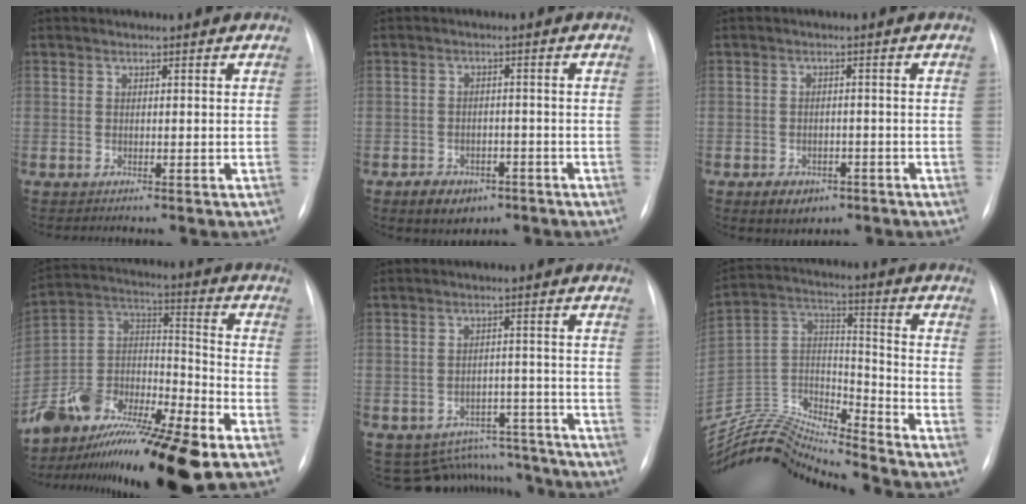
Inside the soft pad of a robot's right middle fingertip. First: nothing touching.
{"total": 5.6, "force": [-3.4, 3.8, 2.4], "torque": [-0.039, 0.003, -0.043]}
{"total": 4.9, "force": [-2.8, 3.3, 2.2], "torque": [-0.030, 0.003, -0.030]}
{"total": 20.4, "force": [-15.6, 2.9, 12.8], "torque": [-0.239, 0.006, -0.282]}
{"total": 11.2, "force": [-10.3, 4.4, 0.0], "torque": [0.011, 0.042, -0.124]}
{"total": 17.2, "force": [-16.9, -0.6, 3.1], "torque": [-0.053, 0.040, -0.305]}